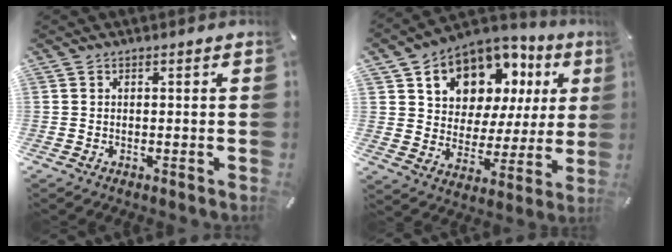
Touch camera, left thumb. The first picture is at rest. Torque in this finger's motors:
{"motor_torque": [2.53, 2.48, 2.32, -0.45, 0.15]}